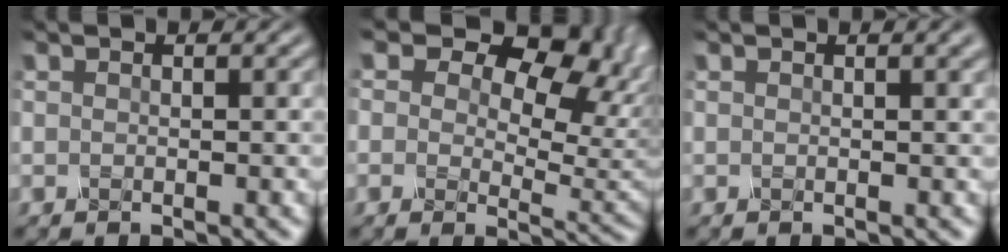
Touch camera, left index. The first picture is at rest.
{"total": 10.6, "force": [5.0, 6.3, 6.8], "torque": [-0.087, 0.003, 0.071]}
{"total": 1.9, "force": [1.1, 0.7, 1.4], "torque": [-0.007, 0.005, 0.011]}